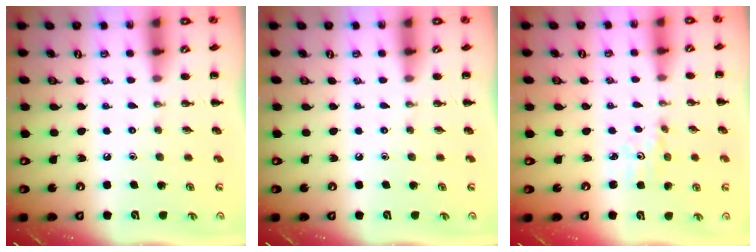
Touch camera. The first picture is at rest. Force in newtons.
{"total": 0.0}
{"total": 2.3, "press": 2.2, "slide": 0.7}